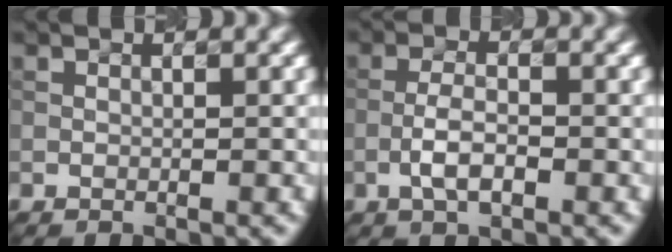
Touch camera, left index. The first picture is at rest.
{"total": 2.8, "force": [-1.1, 1.0, 2.4], "torque": [-0.048, 0.003, -0.027]}